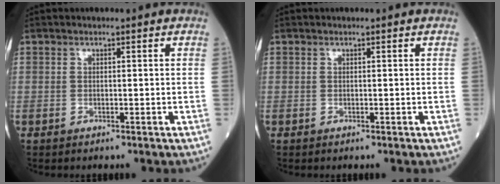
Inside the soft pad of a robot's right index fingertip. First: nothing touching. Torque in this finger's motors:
{"motor_torque": [0.00, 0.00, 0.00, 0.00]}